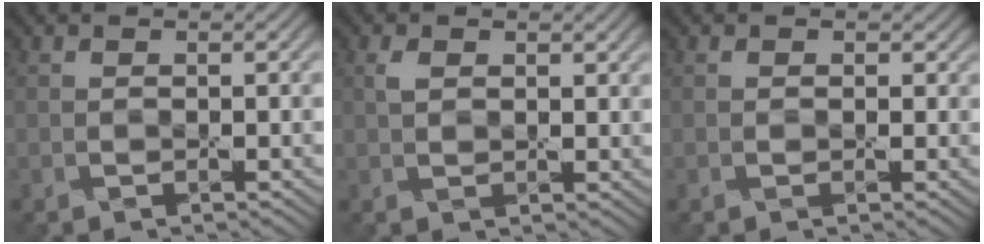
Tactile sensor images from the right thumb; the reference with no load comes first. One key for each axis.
{"total": 2.2, "fx": 1.0, "fy": 1.4, "fz": 1.4, "tx": -0.034, "ty": 0.000, "tz": 0.020}
{"total": 0.9, "fx": 0.1, "fy": 0.8, "fz": 0.4, "tx": -0.011, "ty": -0.007, "tz": -0.001}